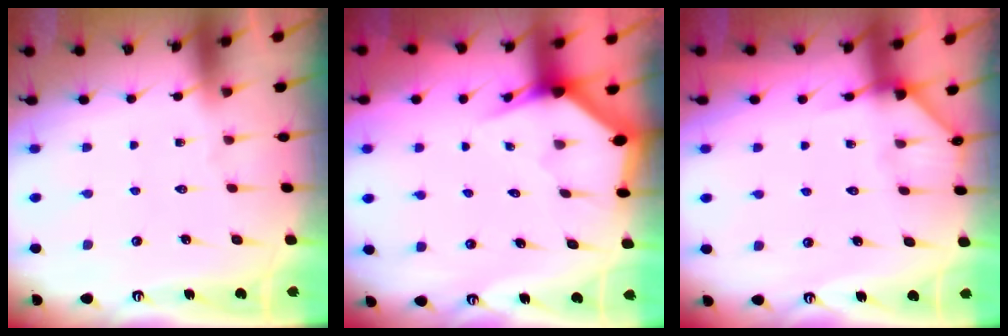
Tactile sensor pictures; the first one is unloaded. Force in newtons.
{"total": 2.6, "press": 2.6, "slide": 0.1}
{"total": 4.6, "press": 4.6, "slide": 0.2}